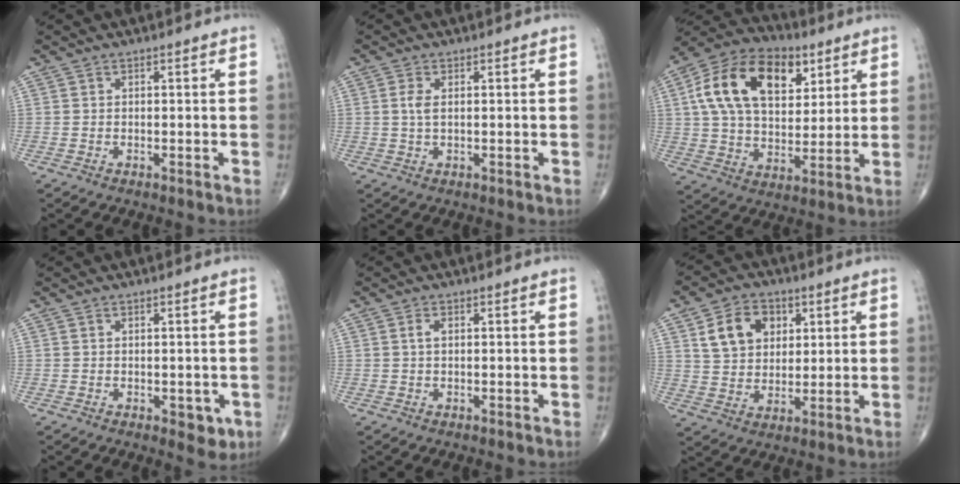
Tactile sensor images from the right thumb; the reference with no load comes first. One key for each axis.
{"total": 2.3, "fx": 0.4, "fy": 1.1, "fz": 2.0, "tx": -0.050, "ty": 0.002, "tz": 0.009}
{"total": 20.7, "fx": 7.2, "fy": 12.8, "fz": 14.6, "tx": -0.235, "ty": -0.006, "tz": 0.120}
{"total": 3.6, "fx": -0.9, "fy": 2.1, "fz": 2.8, "tx": -0.019, "ty": -0.004, "tz": -0.005}
{"total": 1.4, "fx": 0.2, "fy": 0.7, "fz": 1.1, "tx": -0.024, "ty": 0.005, "tz": 0.004}
{"total": 10.6, "fx": 3.9, "fy": 7.9, "fz": 5.9, "tx": -0.071, "ty": -0.009, "tz": 0.073}